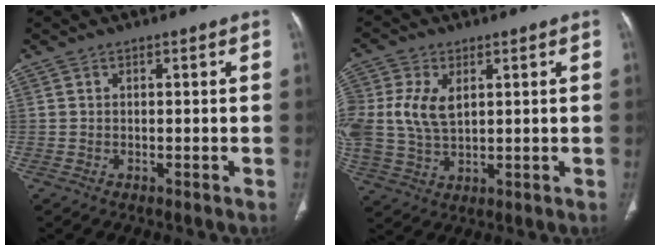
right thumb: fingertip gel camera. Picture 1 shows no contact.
{"total": 9.7, "force": [2.1, 6.0, 7.3], "torque": [-0.161, 0.001, 0.049]}